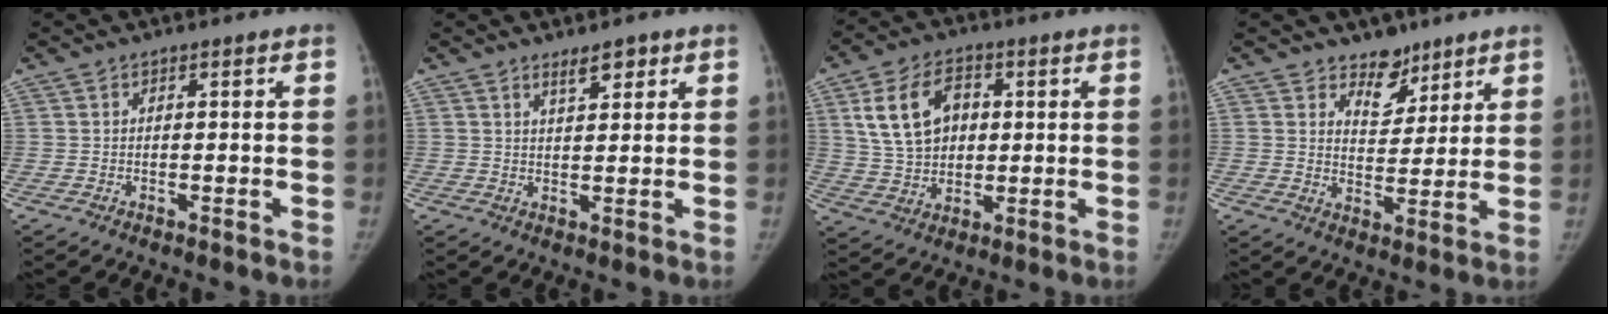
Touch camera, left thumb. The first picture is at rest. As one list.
[{"total": 3.6, "force": [2.5, 1.2, 2.3], "torque": [-0.027, -0.018, 0.042]}, {"total": 12.3, "force": [3.4, 8.7, 8.0], "torque": [-0.123, 0.000, 0.065]}, {"total": 6.8, "force": [5.2, 3.9, 2.1], "torque": [-0.001, -0.039, 0.087]}]